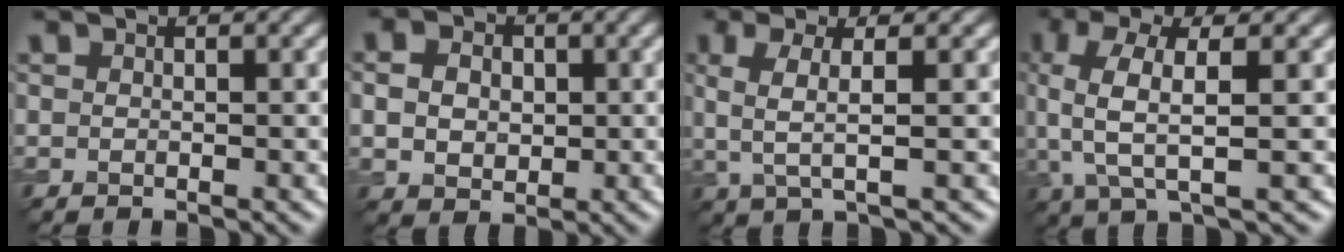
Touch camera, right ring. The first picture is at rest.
{"total": 3.8, "force": [0.3, 3.0, 2.3], "torque": [-0.052, 0.001, 0.001]}
{"total": 3.1, "force": [0.5, 0.8, 2.9], "torque": [-0.061, 0.001, 0.010]}
{"total": 6.0, "force": [0.7, 2.3, 5.5], "torque": [-0.132, 0.004, 0.013]}